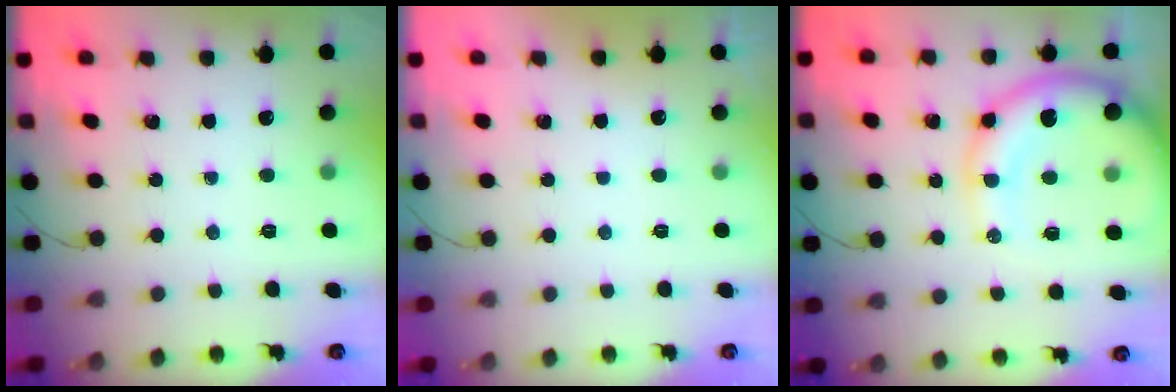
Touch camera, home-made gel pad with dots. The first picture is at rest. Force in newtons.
{"total": 2.9, "press": 2.9, "slide": 0.1}
{"total": 13.0, "press": 12.6, "slide": 3.2}